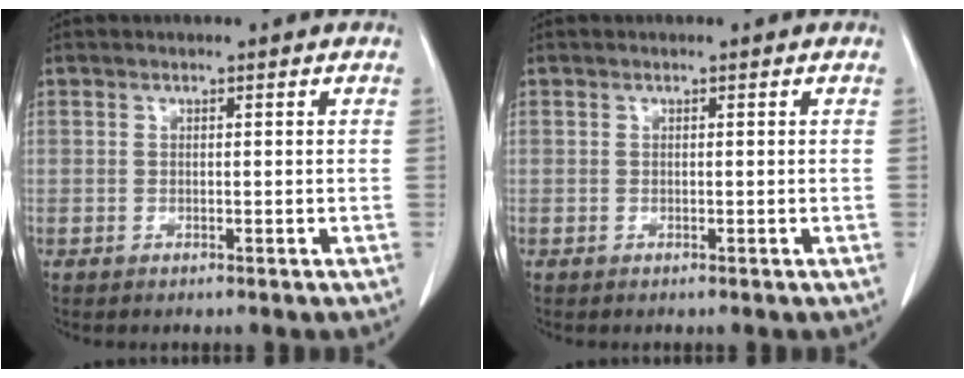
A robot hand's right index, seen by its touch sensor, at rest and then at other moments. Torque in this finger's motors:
{"motor_torque": [0.00, 0.00, 0.00, 0.00]}